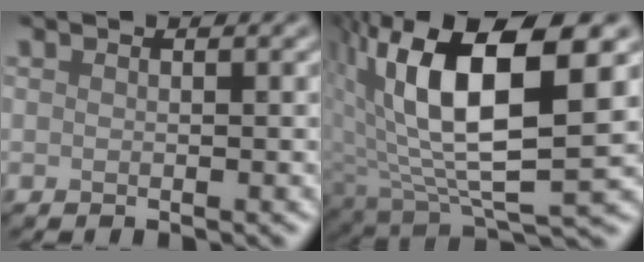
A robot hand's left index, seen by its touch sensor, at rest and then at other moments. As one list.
[{"total": 14.7, "force": [3.7, 5.4, 13.2], "torque": [-0.256, 0.009, 0.072]}]